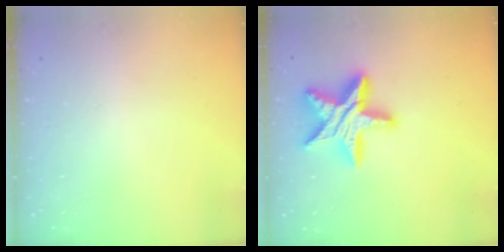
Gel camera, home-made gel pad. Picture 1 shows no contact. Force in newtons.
{"total": 18.6, "press": 18.5, "slide": 1.5}